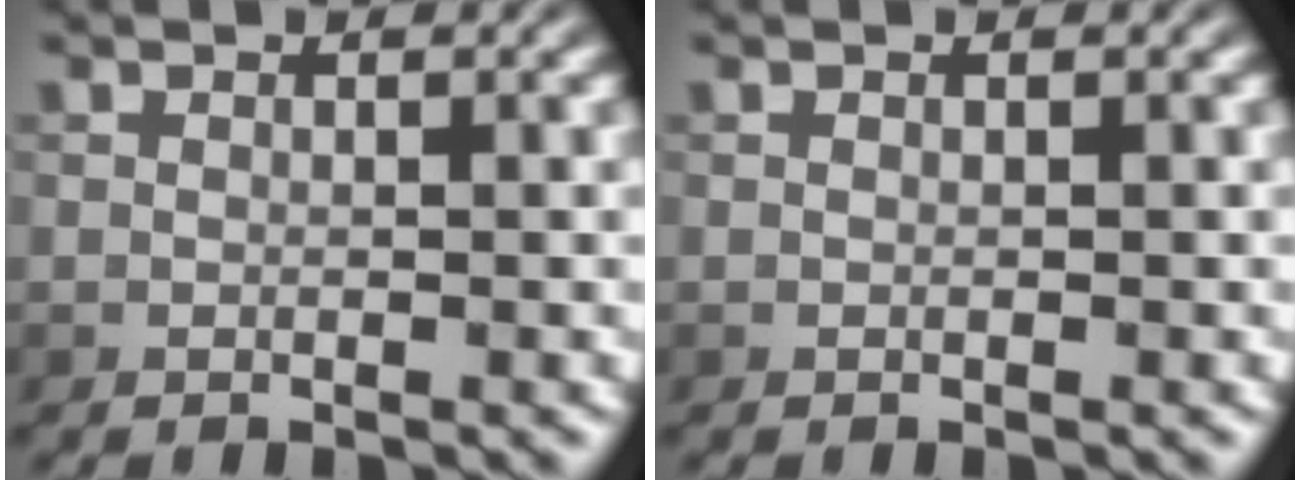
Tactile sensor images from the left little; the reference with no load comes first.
{"total": 0.0}